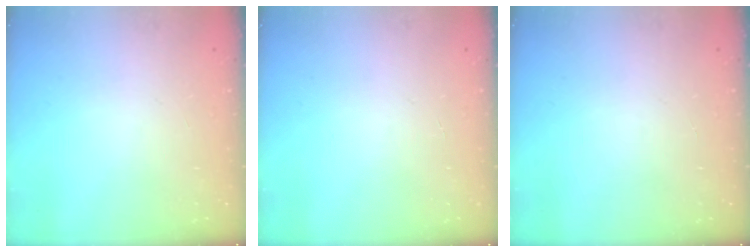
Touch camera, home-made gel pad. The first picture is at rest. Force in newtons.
{"total": 0.0}
{"total": 0.0}